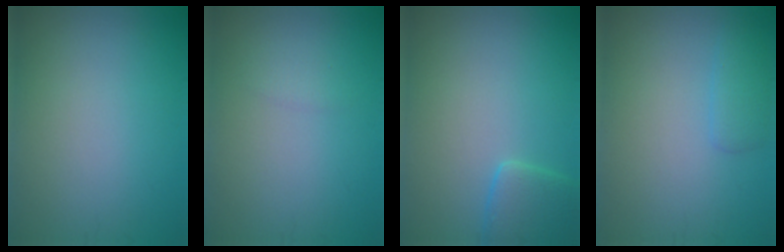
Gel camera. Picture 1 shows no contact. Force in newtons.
{"total": 0.8, "press": 0.8, "slide": 0.1}
{"total": 2.8, "press": 2.8, "slide": 0.2}
{"total": 1.5, "press": 1.5, "slide": 0.1}